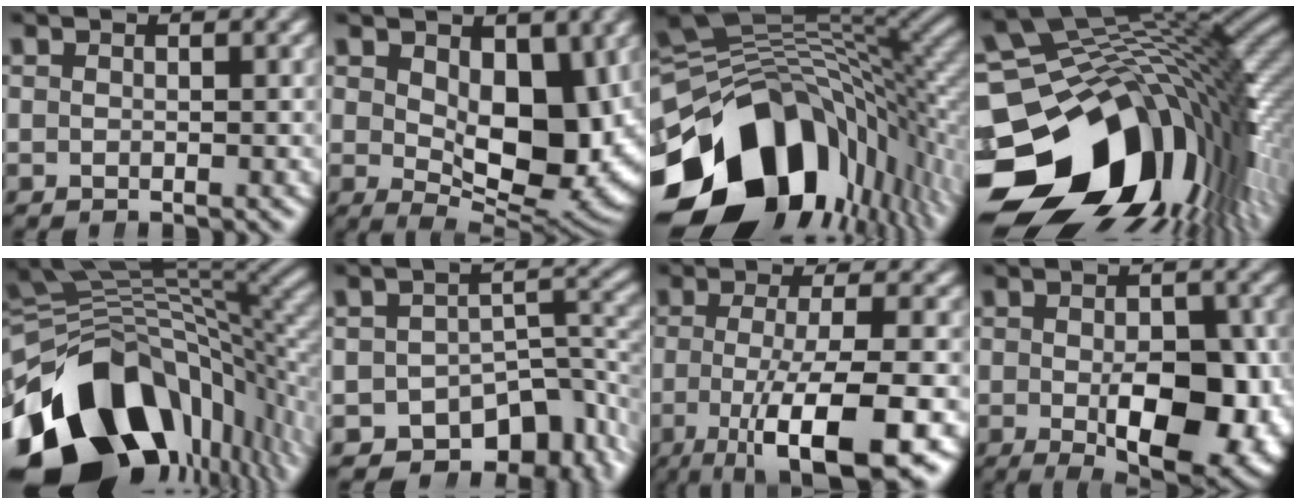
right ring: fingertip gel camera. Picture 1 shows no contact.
{"total": 9.2, "force": [1.2, 4.4, 8.0], "torque": [-0.112, -0.034, 0.041]}
{"total": 24.6, "force": [-6.0, 15.4, 18.2], "torque": [-0.271, -0.041, -0.071]}
{"total": 28.2, "force": [-5.8, 16.6, 22.0], "torque": [-0.333, -0.043, -0.071]}
{"total": 23.0, "force": [-7.2, 14.0, 16.8], "torque": [-0.257, -0.042, -0.090]}
{"total": 13.0, "force": [-6.8, 8.6, 6.9], "torque": [-0.091, -0.033, -0.098]}
{"total": 9.6, "force": [-3.5, 2.6, 8.6], "torque": [-0.152, -0.023, -0.035]}
{"total": 10.8, "force": [-2.5, 4.8, 9.3], "torque": [-0.141, -0.033, -0.018]}